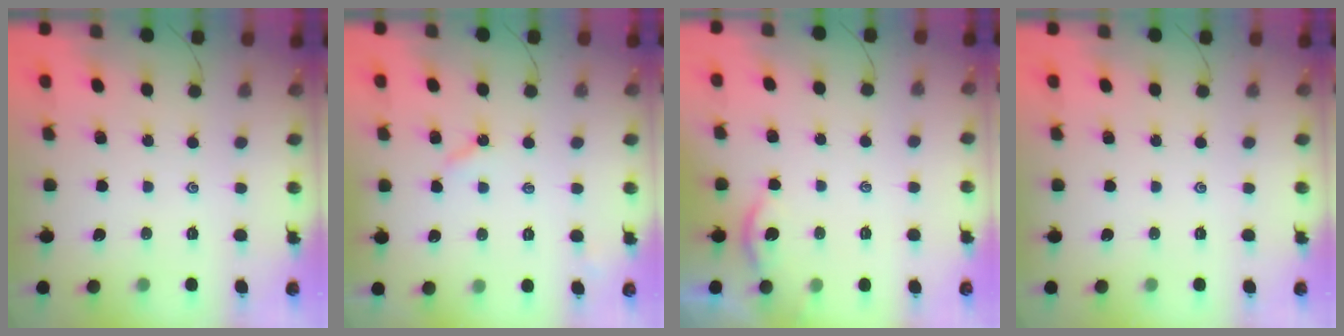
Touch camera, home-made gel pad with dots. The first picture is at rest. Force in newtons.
{"total": 2.8, "press": 2.8, "slide": 0.5}
{"total": 2.2, "press": 2.2, "slide": 0.3}
{"total": 0.0}